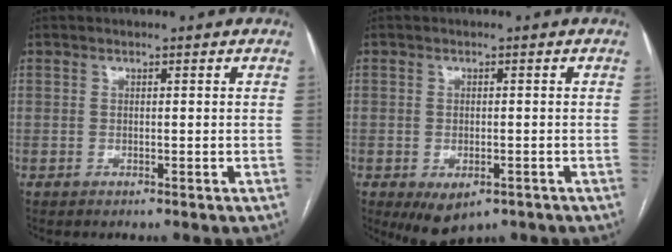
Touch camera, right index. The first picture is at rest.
{"total": 5.3, "force": [-2.8, 3.0, 3.4], "torque": [-0.054, -0.006, -0.030]}